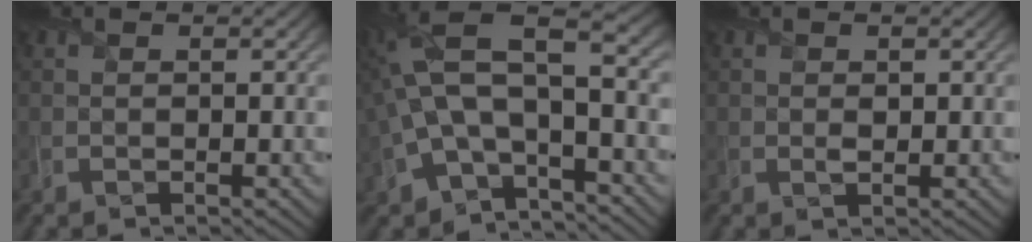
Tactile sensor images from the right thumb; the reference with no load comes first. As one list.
[{"total": 12.3, "force": [-1.2, 6.2, 10.6], "torque": [-0.234, 0.002, -0.029]}, {"total": 0.7, "force": [-0.1, 0.0, 0.7], "torque": [-0.012, -0.003, 0.000]}]